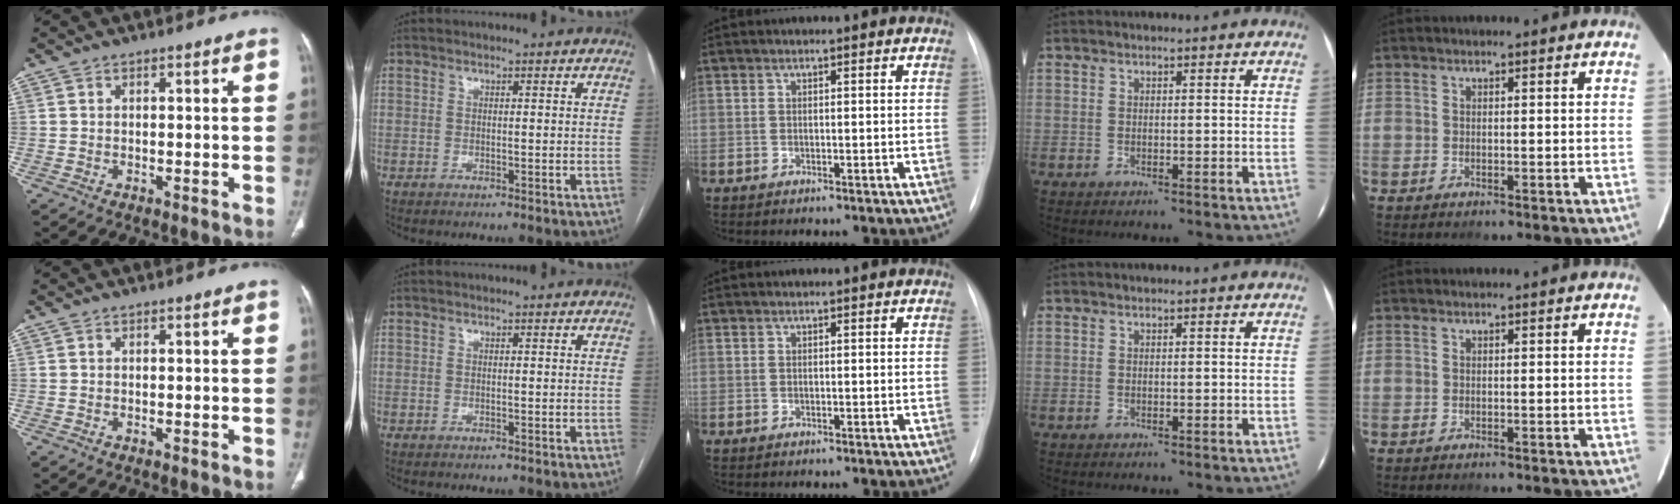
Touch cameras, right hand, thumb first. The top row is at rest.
{}